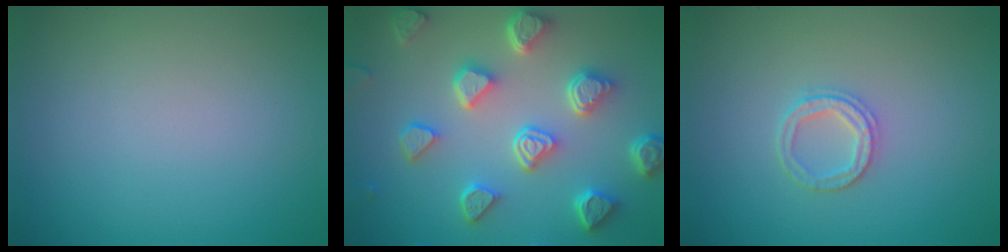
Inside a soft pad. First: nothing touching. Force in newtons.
{"total": 6.7, "press": 5.3, "slide": 4.1}
{"total": 2.1, "press": 2.0, "slide": 0.4}